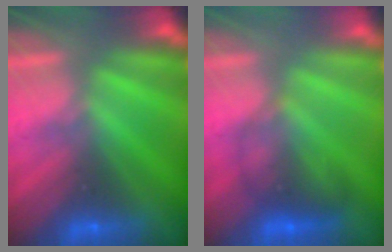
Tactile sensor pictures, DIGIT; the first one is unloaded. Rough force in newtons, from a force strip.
{"total": 2.0}